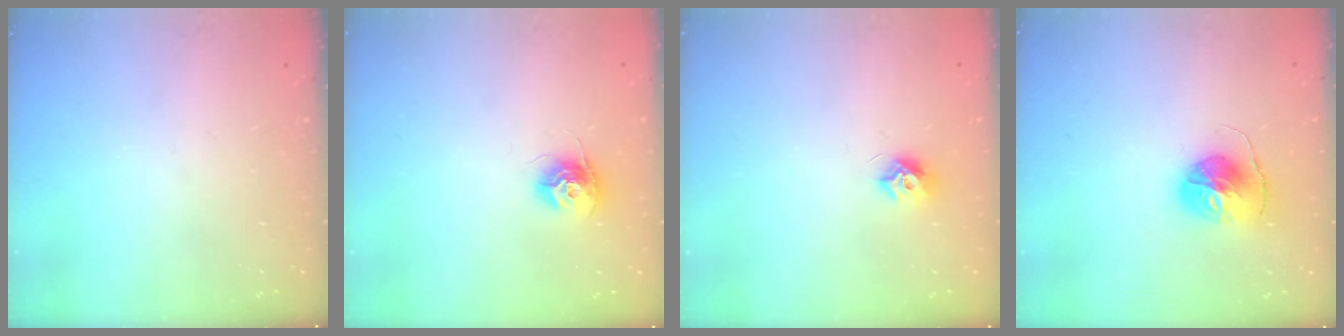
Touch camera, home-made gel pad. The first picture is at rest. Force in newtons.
{"total": 10.6, "press": 10.6, "slide": 0.7}
{"total": 7.3, "press": 7.3, "slide": 0.3}
{"total": 10.1, "press": 10.1, "slide": 0.2}